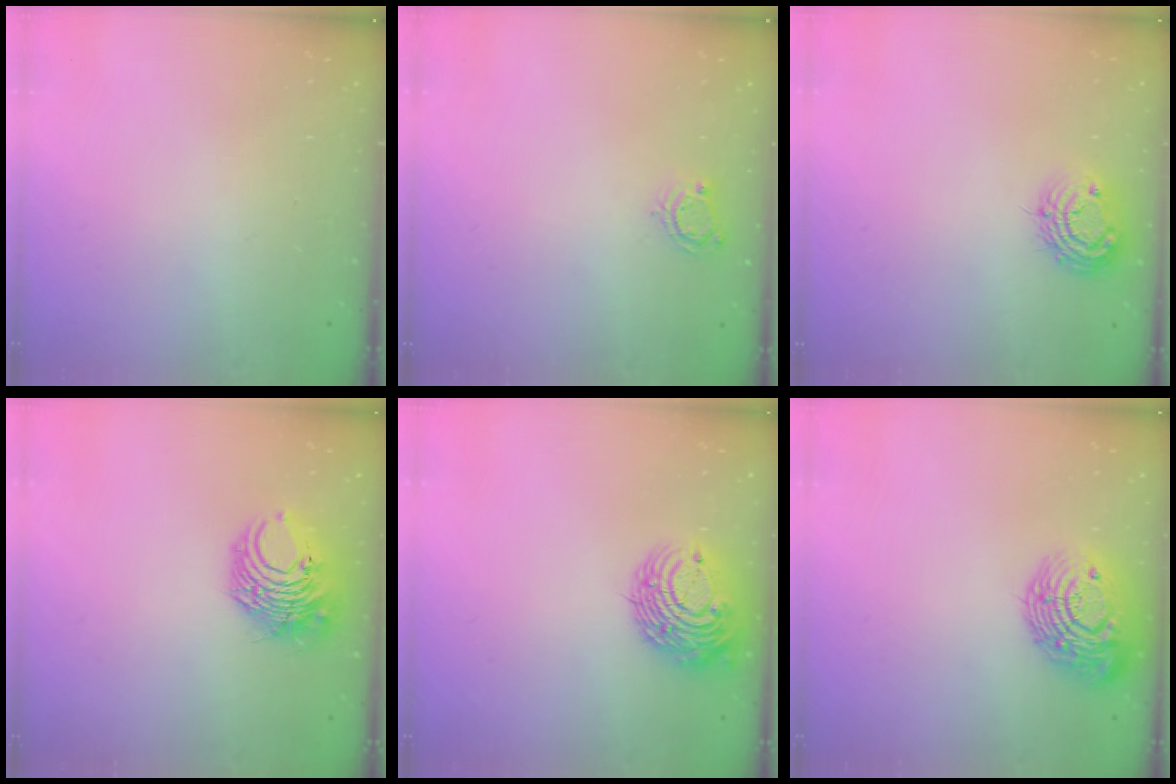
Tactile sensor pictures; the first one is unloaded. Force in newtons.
{"total": 5.0, "press": 5.0, "slide": 0.3}
{"total": 10.5, "press": 10.5, "slide": 0.8}
{"total": 10.3, "press": 10.2, "slide": 1.6}
{"total": 12.1, "press": 12.1, "slide": 1.0}
{"total": 17.6, "press": 17.6, "slide": 1.1}